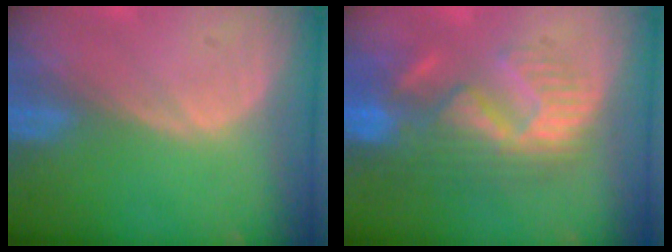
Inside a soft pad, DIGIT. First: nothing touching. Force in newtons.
{"total": 11.0, "press": 9.6, "slide": 5.2}